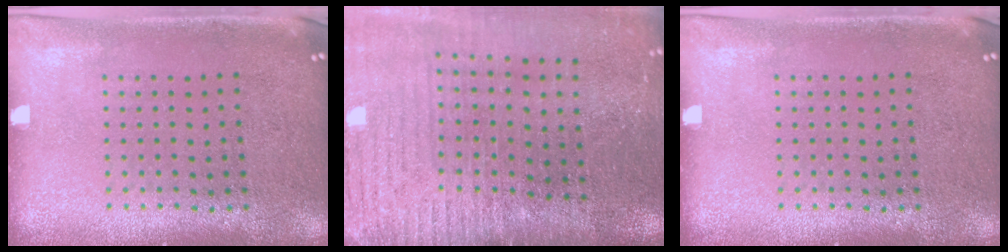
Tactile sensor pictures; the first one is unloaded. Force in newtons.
{"total": 3.8, "press": 3.3, "slide": 1.9}
{"total": 0.0}